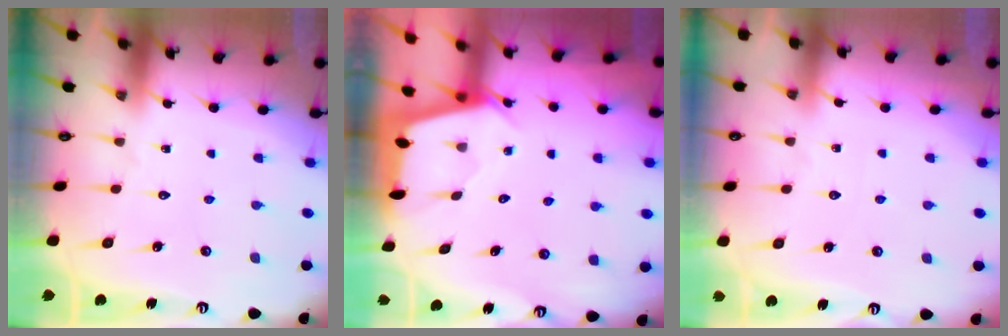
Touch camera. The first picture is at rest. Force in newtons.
{"total": 2.4, "press": 2.4, "slide": 0.2}
{"total": 1.8, "press": 1.8, "slide": 0.3}